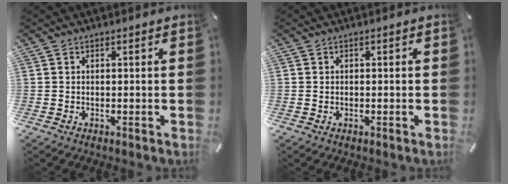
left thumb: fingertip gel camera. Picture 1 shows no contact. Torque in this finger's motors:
{"motor_torque": [-0.10, -0.27, 0.01, 0.11, 0.01]}